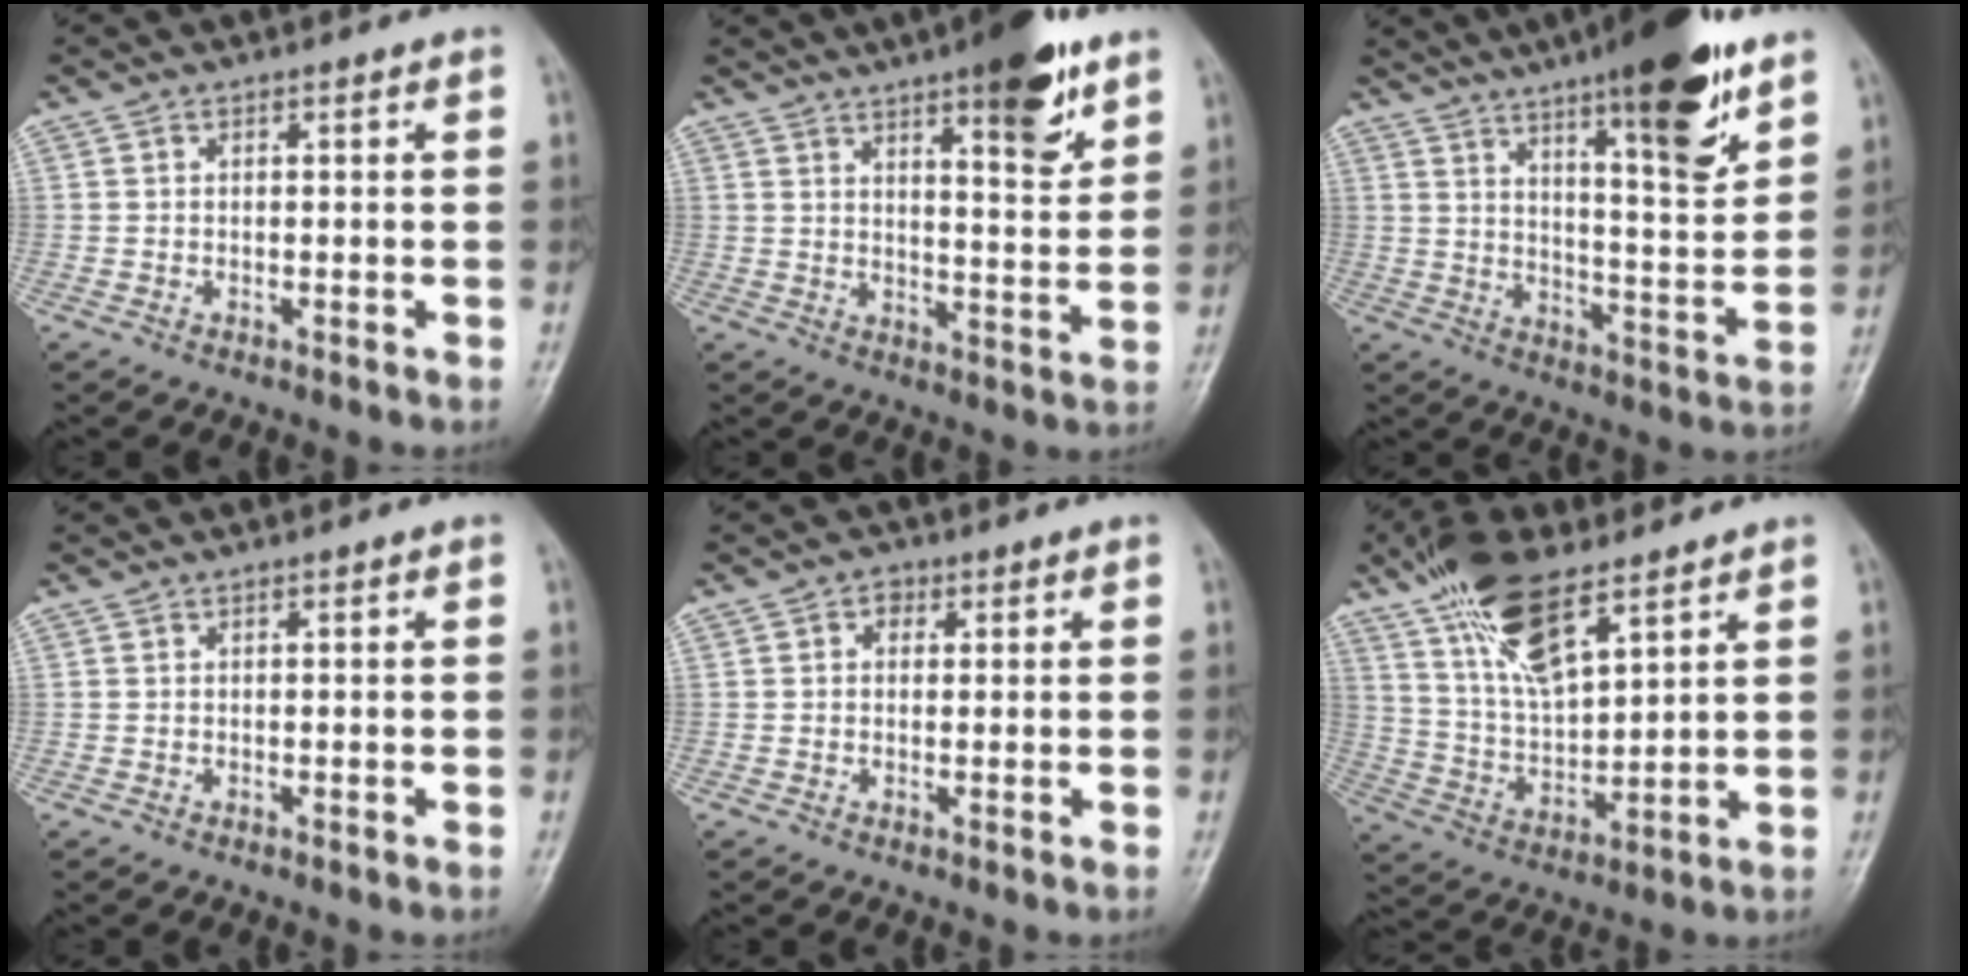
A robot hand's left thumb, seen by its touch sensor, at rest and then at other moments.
{"total": 12.3, "force": [7.4, 3.2, 9.3], "torque": [-0.107, -0.041, 0.103]}
{"total": 18.5, "force": [11.3, 4.1, 14.1], "torque": [-0.181, -0.063, 0.173]}
{"total": 0.0}
{"total": 2.2, "force": [0.7, 1.9, 1.0], "torque": [0.000, 0.003, 0.003]}
{"total": 15.4, "force": [9.4, 6.1, 10.5], "torque": [-0.178, -0.033, 0.185]}